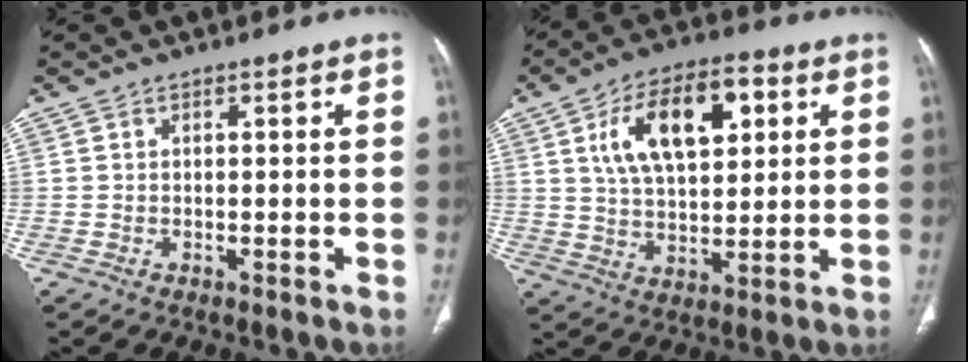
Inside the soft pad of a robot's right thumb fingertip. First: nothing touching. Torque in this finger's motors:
{"motor_torque": [-0.18, 0.57, 0.48, 0.37, 0.12]}